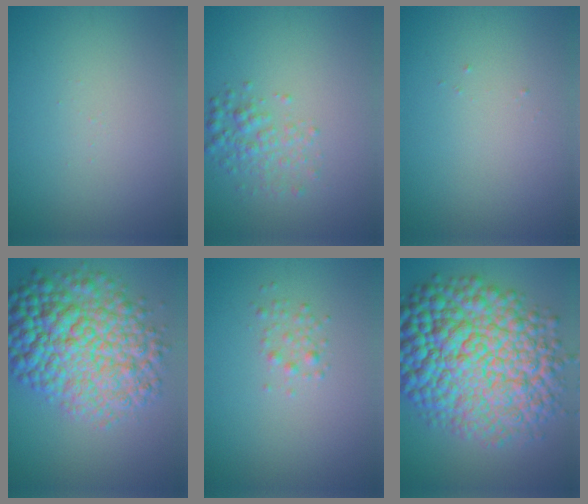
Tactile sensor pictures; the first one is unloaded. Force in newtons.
{"total": 2.4, "press": 2.4, "slide": 0.1}
{"total": 0.0}
{"total": 10.8, "press": 10.8, "slide": 0.2}
{"total": 1.2, "press": 1.2, "slide": 0.0}
{"total": 15.9, "press": 15.9, "slide": 0.1}